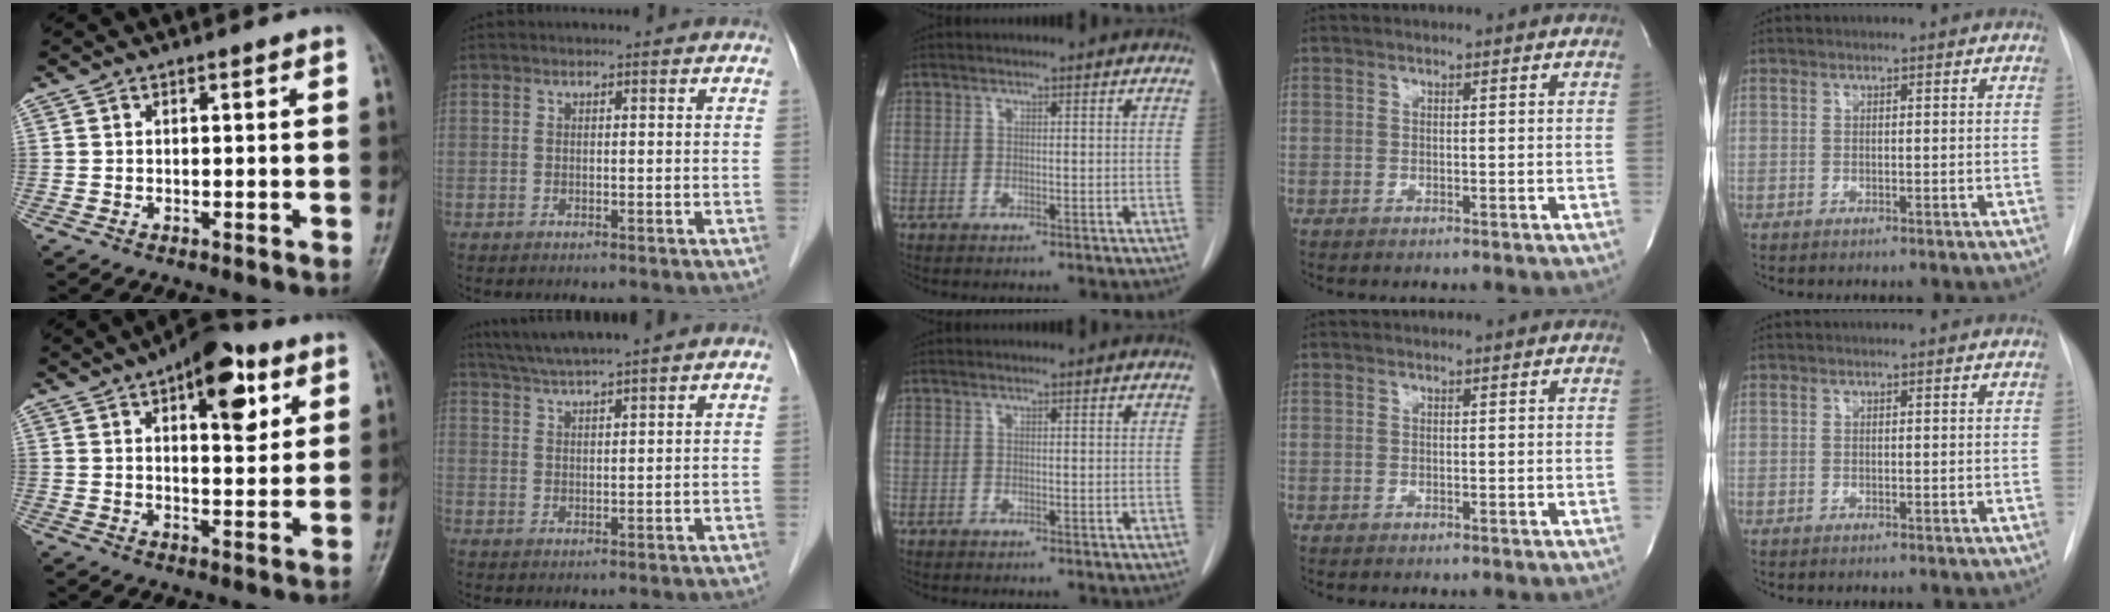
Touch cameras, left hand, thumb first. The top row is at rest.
{"thumb": {"total": 12.7, "force": [5.8, 5.7, 9.7], "torque": [-0.102, -0.017, 0.077]}, "index": {"total": 6.1, "force": [5.3, -1.2, 2.9], "torque": [-0.054, 0.018, 0.097]}}